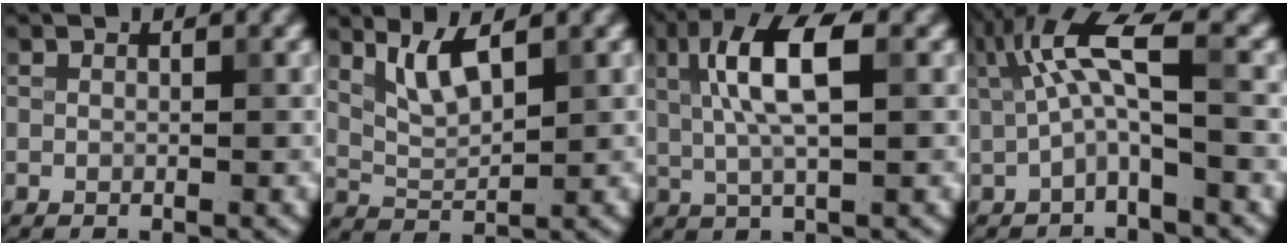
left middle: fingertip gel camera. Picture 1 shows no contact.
{"total": 3.4, "force": [2.0, 0.9, 2.7], "torque": [-0.059, -0.006, 0.044]}
{"total": 6.5, "force": [1.6, 2.0, 6.0], "torque": [-0.117, 0.011, 0.027]}
{"total": 5.3, "force": [1.0, 1.3, 5.0], "torque": [-0.099, 0.008, 0.016]}